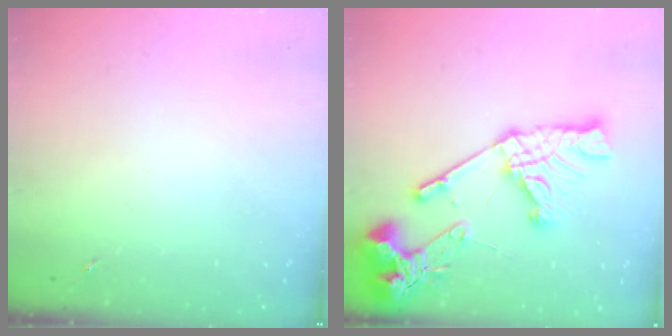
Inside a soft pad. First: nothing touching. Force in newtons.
{"total": 20.6, "press": 20.5, "slide": 2.4}